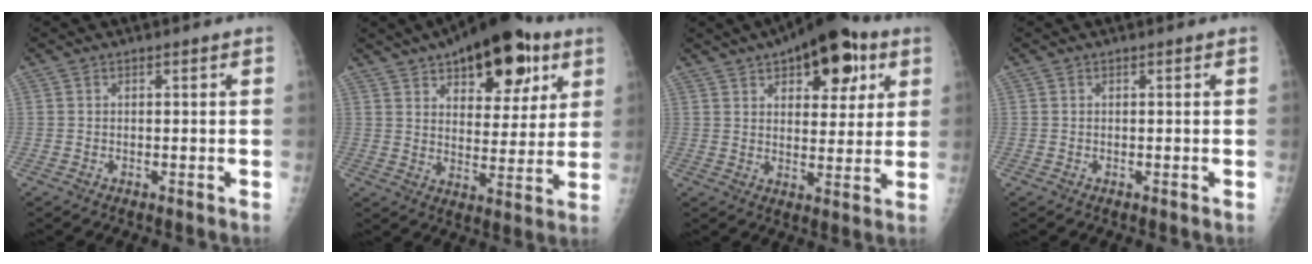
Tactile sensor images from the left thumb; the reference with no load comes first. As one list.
[{"total": 19.5, "force": [10.5, 9.5, 13.5], "torque": [-0.146, -0.025, 0.154]}, {"total": 15.6, "force": [7.7, 7.7, 11.1], "torque": [-0.108, -0.014, 0.107]}, {"total": 0.0}]